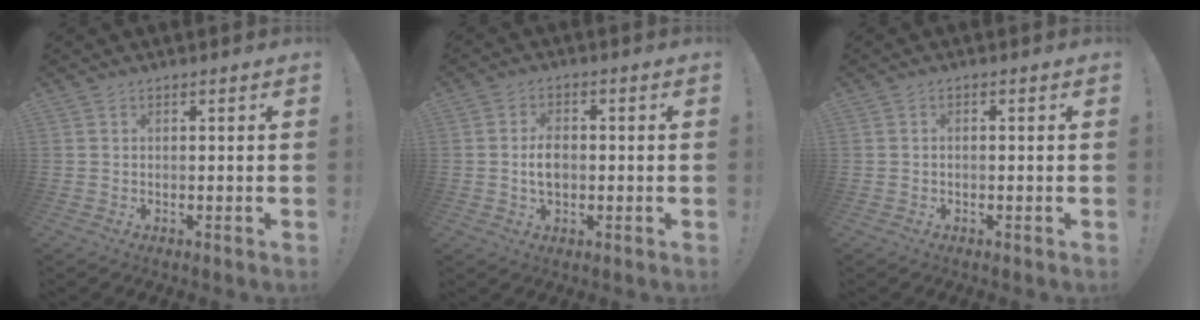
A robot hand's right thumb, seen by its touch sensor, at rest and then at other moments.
{"total": 5.3, "force": [-0.3, 3.5, 4.0], "torque": [-0.054, 0.001, -0.009]}
{"total": 0.8, "force": [-0.5, 0.3, 0.6], "torque": [-0.016, 0.003, -0.008]}